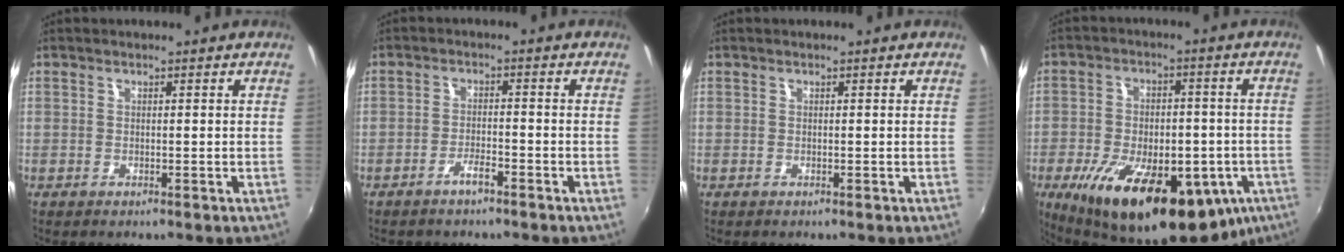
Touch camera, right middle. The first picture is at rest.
{"total": 2.7, "force": [-2.2, 0.5, 1.4], "torque": [-0.039, 0.004, -0.039]}
{"total": 0.0}
{"total": 27.9, "force": [-12.6, 14.1, 20.5], "torque": [-0.371, -0.038, -0.160]}